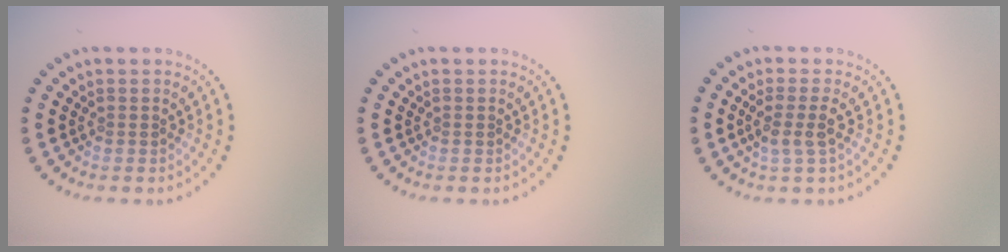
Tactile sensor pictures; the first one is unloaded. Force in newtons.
{"total": 0.0}
{"total": 2.0, "press": 1.7, "slide": 1.1}